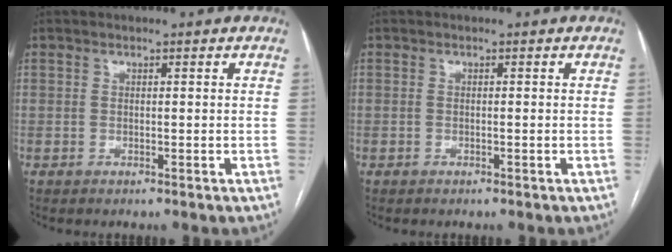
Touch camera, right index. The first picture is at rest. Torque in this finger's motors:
{"motor_torque": [-0.37, 0.25, 0.04, 0.01]}